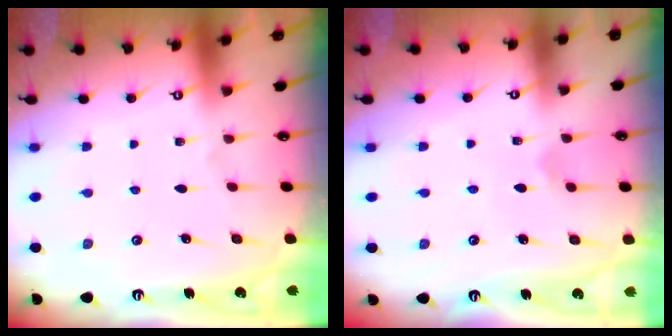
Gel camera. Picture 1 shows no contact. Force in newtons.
{"total": 2.8, "press": 2.8, "slide": 0.6}